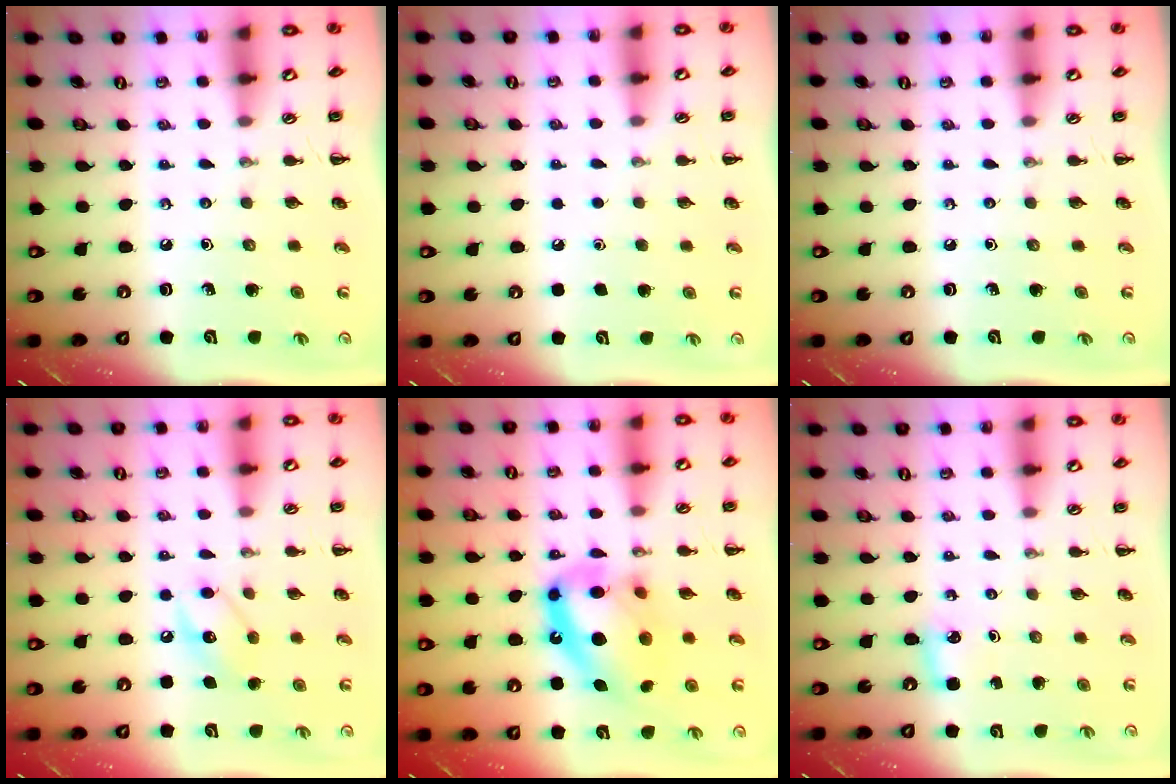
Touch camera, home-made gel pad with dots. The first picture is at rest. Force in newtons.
{"total": 1.6, "press": 1.6, "slide": 0.1}
{"total": 0.0}
{"total": 8.6, "press": 8.6, "slide": 0.7}
{"total": 16.8, "press": 16.3, "slide": 4.1}
{"total": 3.2, "press": 3.0, "slide": 1.0}